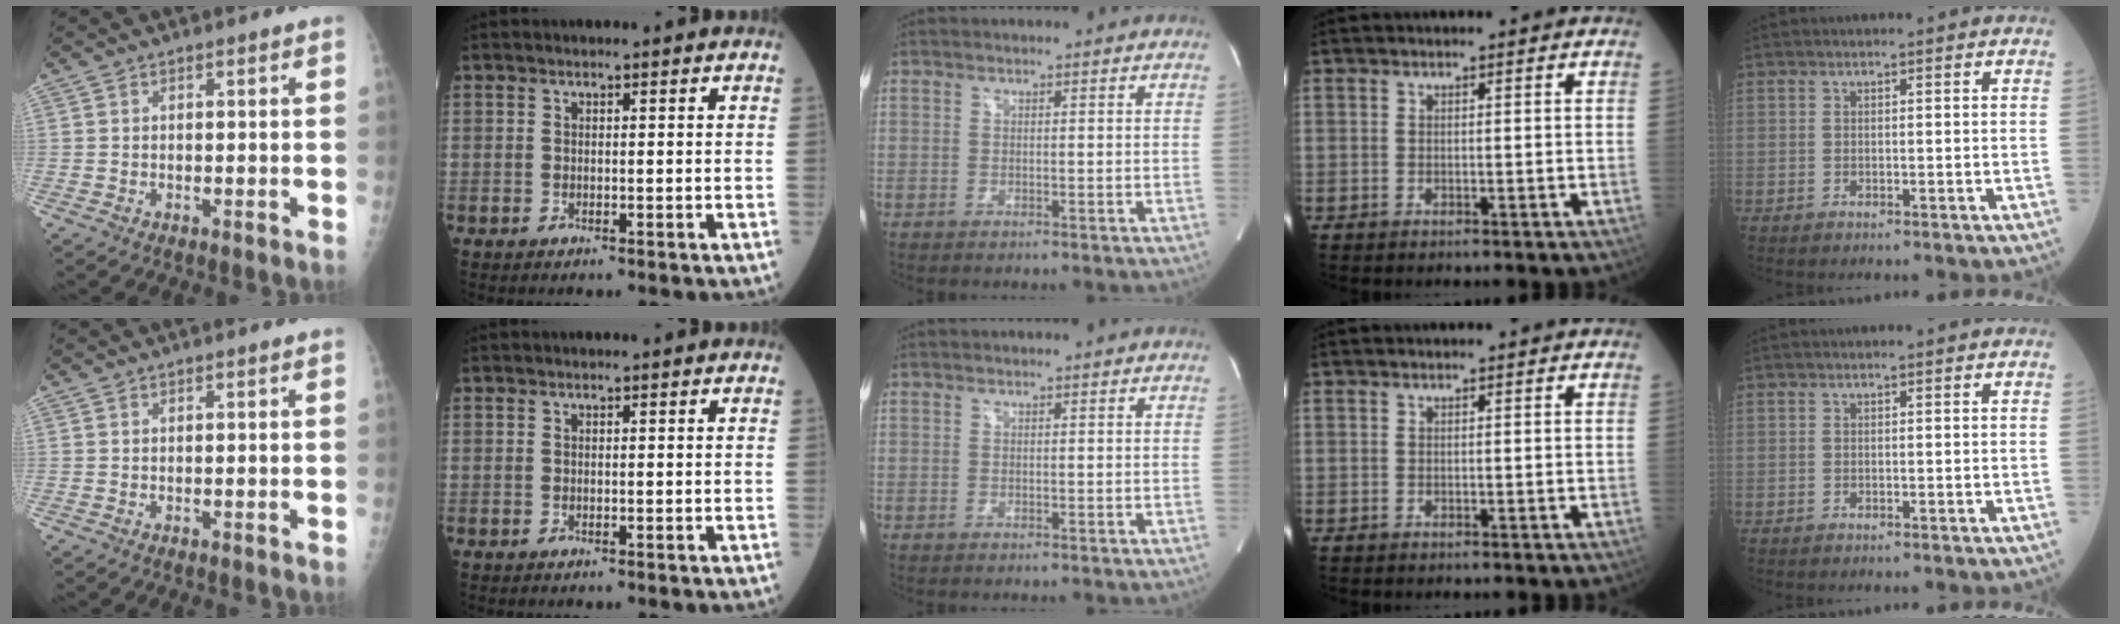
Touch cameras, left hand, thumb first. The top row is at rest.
{}